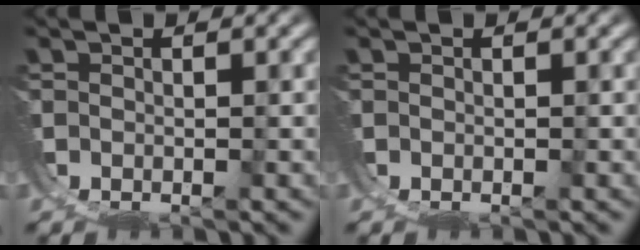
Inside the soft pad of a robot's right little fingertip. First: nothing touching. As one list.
[{"total": 0.0}]